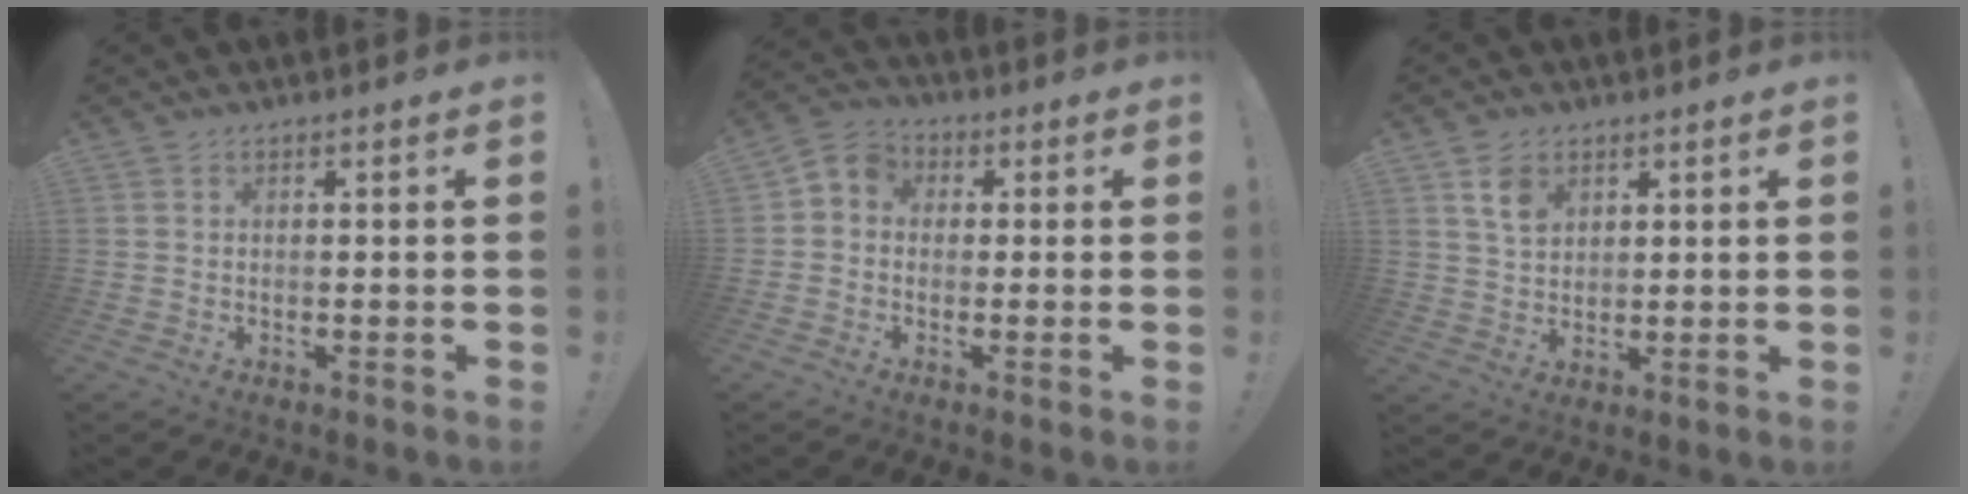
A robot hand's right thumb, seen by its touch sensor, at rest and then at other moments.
{"total": 4.6, "force": [-0.7, 4.1, 2.0], "torque": [-0.043, 0.015, -0.011]}
{"total": 6.3, "force": [3.5, 4.2, 3.2], "torque": [-0.042, -0.013, 0.063]}